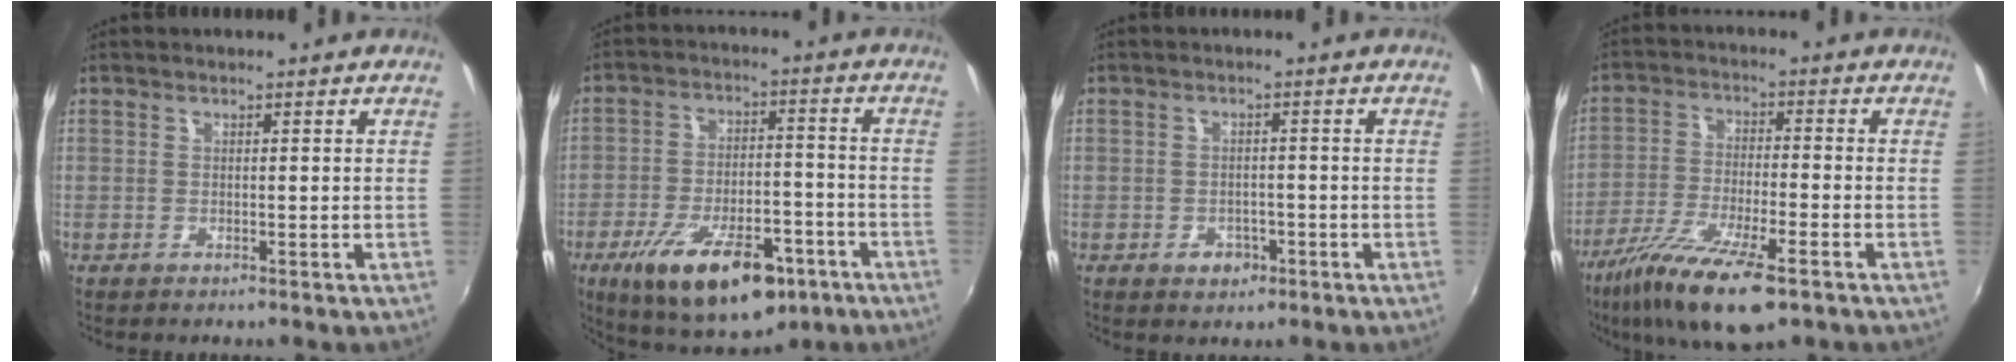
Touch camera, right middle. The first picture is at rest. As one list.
[{"total": 19.5, "force": [-11.1, 8.2, 13.8], "torque": [-0.249, -0.024, -0.162]}, {"total": 3.3, "force": [-1.7, 2.5, 1.4], "torque": [-0.028, 0.000, -0.021]}, {"total": 14.8, "force": [-9.5, 3.4, 10.9], "torque": [-0.223, -0.046, -0.178]}]